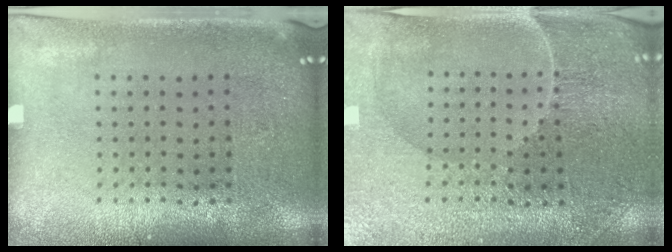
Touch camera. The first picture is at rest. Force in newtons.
{"total": 1.9, "press": 1.9, "slide": 0.2}